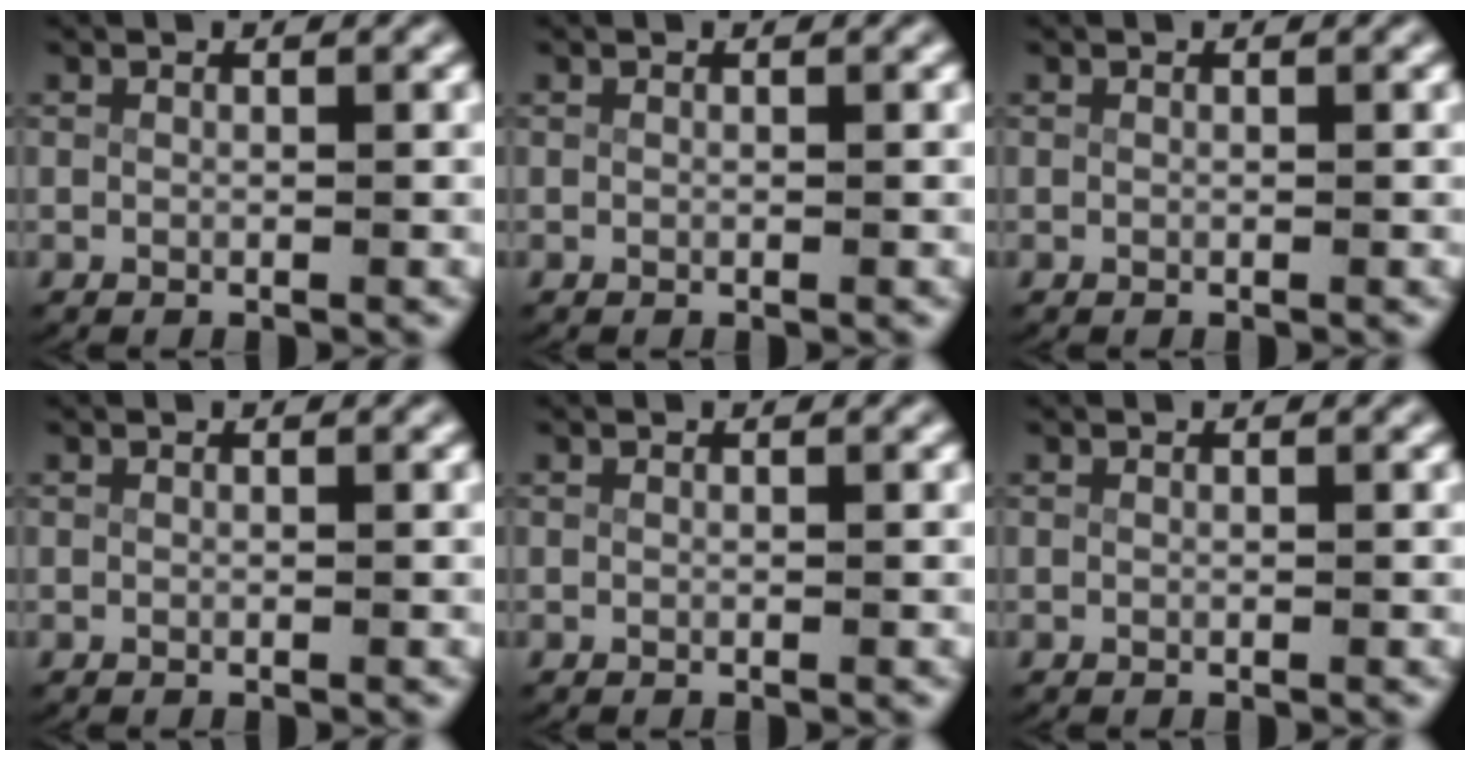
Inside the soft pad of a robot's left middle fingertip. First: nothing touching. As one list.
[{"total": 0.0}, {"total": 0.0}, {"total": 0.0}, {"total": 0.0}, {"total": 0.0}]